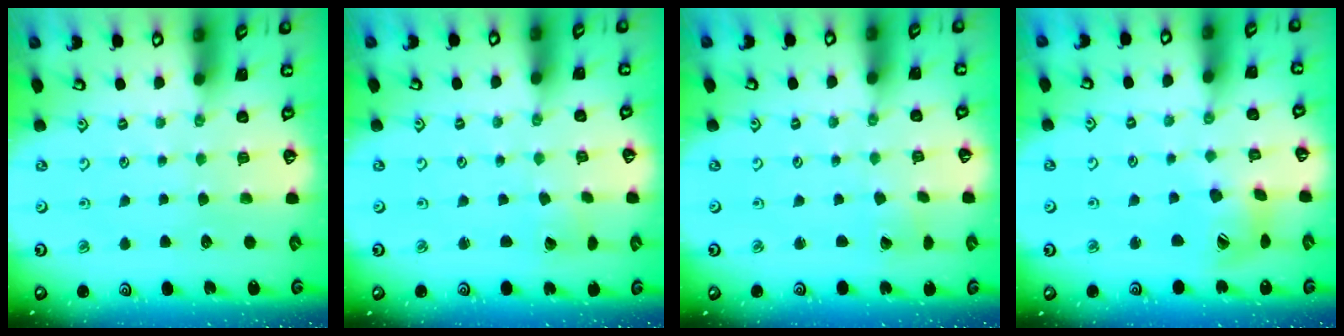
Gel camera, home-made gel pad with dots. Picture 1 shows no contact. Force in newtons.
{"total": 1.7, "press": 1.7, "slide": 0.1}
{"total": 1.1, "press": 1.1, "slide": 0.1}
{"total": 10.8, "press": 10.8, "slide": 1.2}